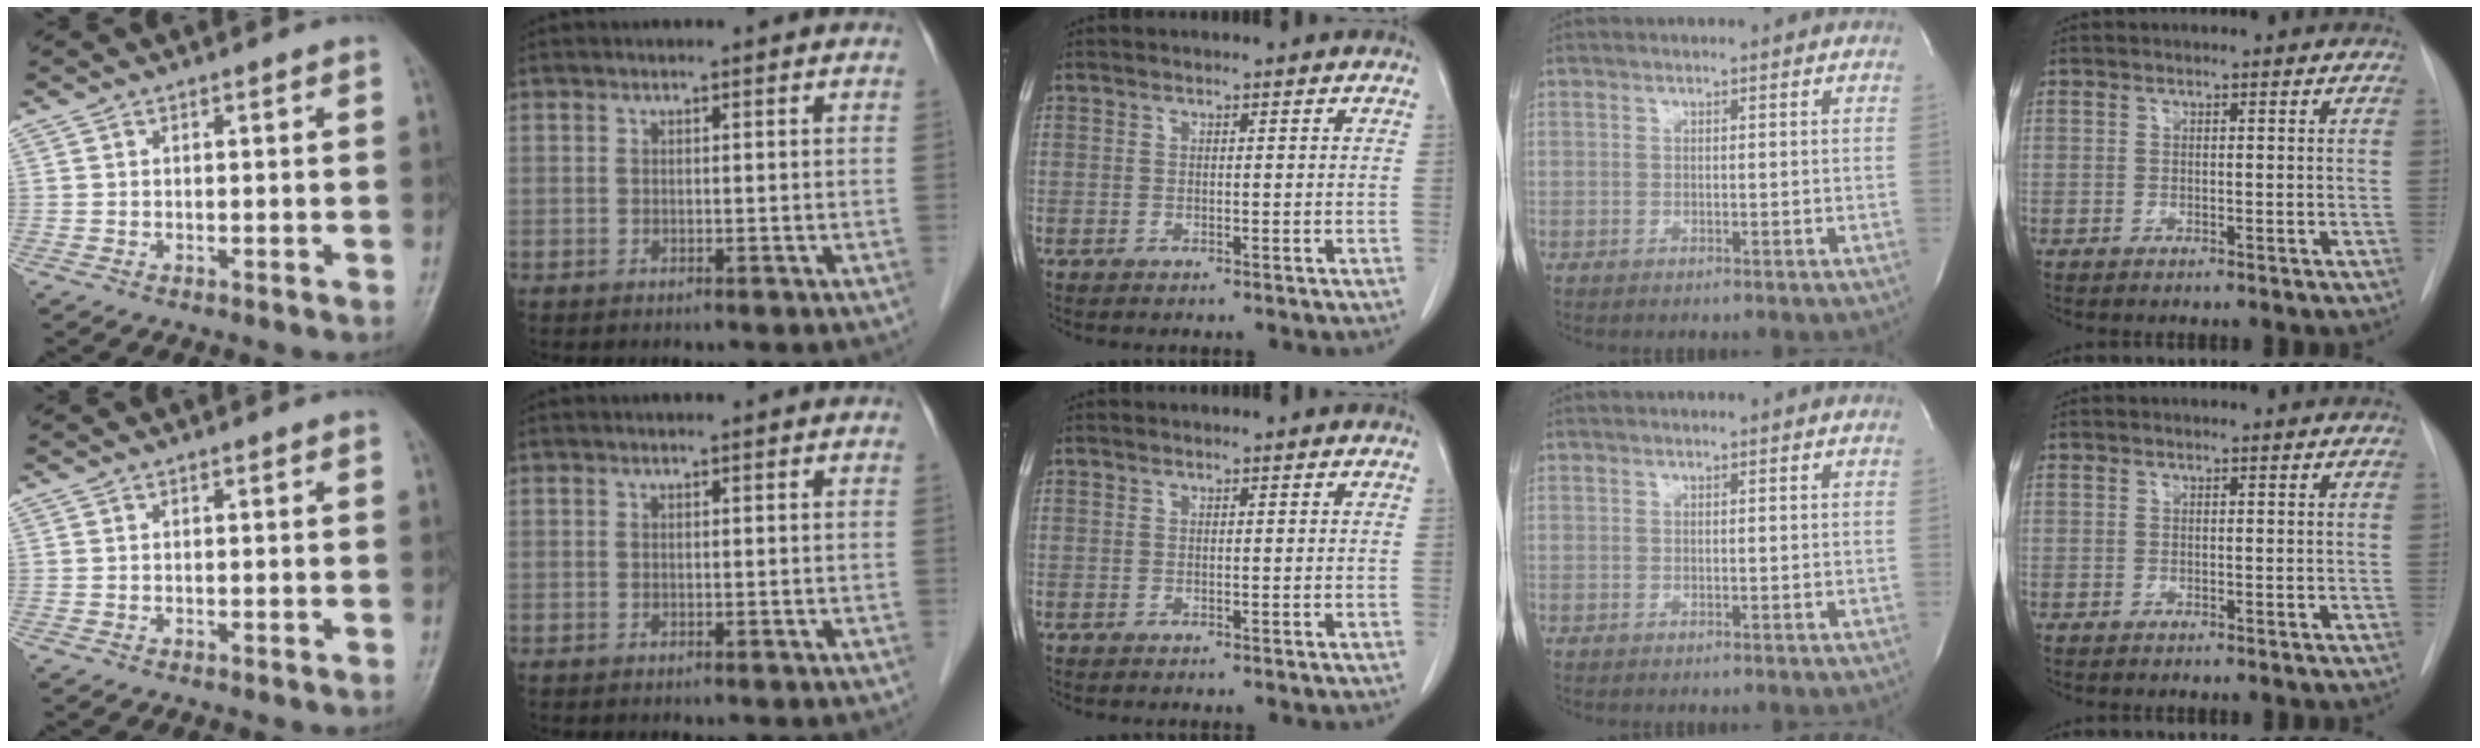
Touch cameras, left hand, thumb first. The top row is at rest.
{}